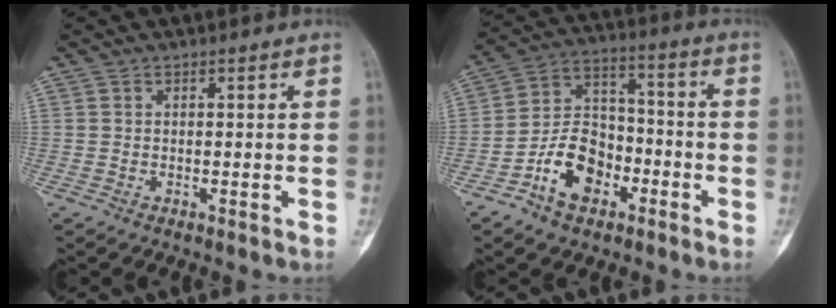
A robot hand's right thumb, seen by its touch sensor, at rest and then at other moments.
{"total": 12.2, "force": [-5.7, 8.2, 7.1], "torque": [-0.099, 0.054, -0.105]}